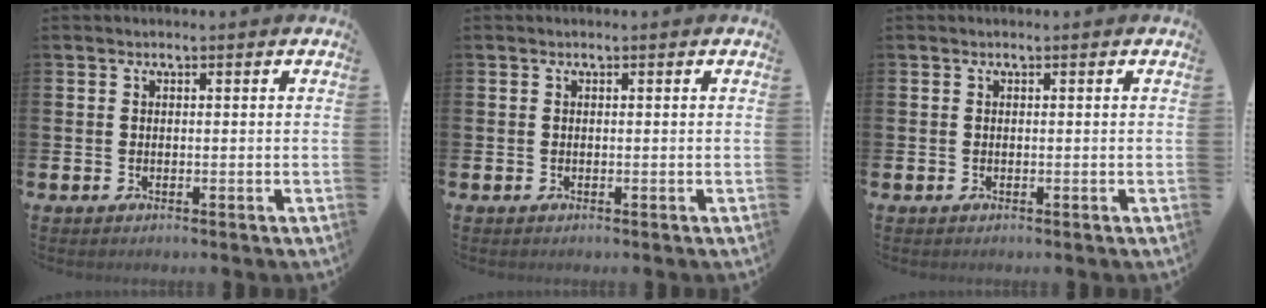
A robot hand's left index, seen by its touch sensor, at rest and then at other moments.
{"total": 0.0}
{"total": 0.0}